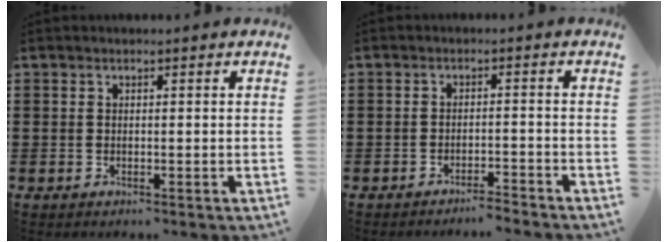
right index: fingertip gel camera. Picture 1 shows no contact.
{"total": 2.4, "force": [-2.4, -0.1, 0.0], "torque": [-0.006, 0.001, -0.052]}